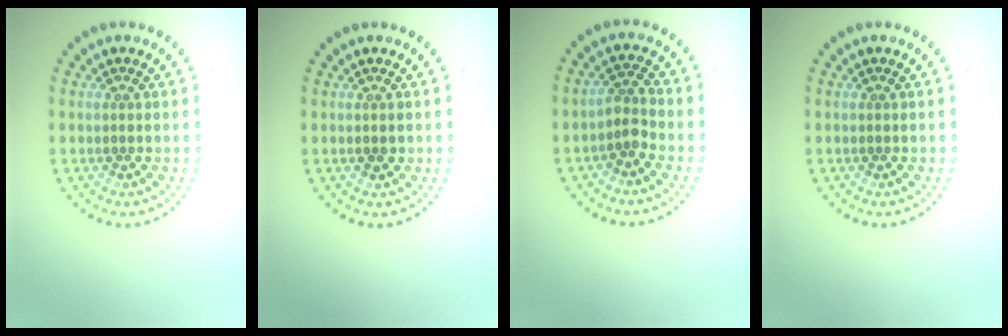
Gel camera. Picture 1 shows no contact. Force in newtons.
{"total": 0.9, "press": 0.8, "slide": 0.1}
{"total": 1.9, "press": 1.5, "slide": 1.2}
{"total": 0.0}